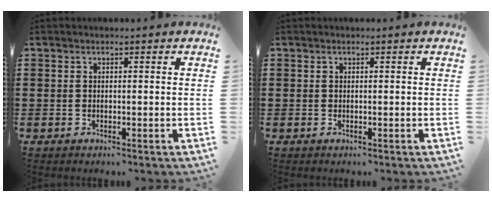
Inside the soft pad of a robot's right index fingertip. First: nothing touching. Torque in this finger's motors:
{"motor_torque": [0.16, 0.27, 0.06, 0.01]}